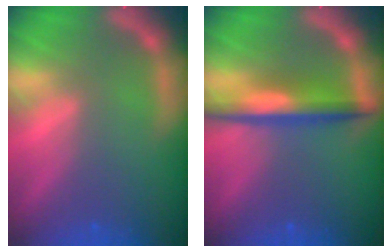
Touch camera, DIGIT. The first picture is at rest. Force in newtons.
{"total": 5.0}